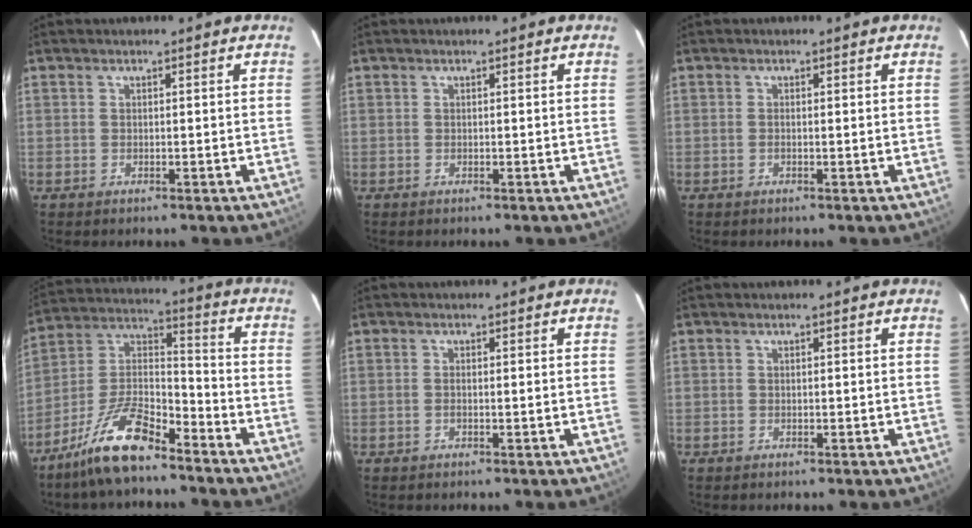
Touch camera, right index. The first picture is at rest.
{"total": 0.0}
{"total": 0.6, "force": [-0.1, 0.0, 0.6], "torque": [-0.013, 0.000, -0.002]}
{"total": 12.7, "force": [-9.5, 2.9, 7.9], "torque": [-0.164, 0.007, -0.181]}
{"total": 0.9, "force": [-0.2, 0.0, 0.9], "torque": [-0.016, 0.000, -0.003]}
{"total": 0.0}